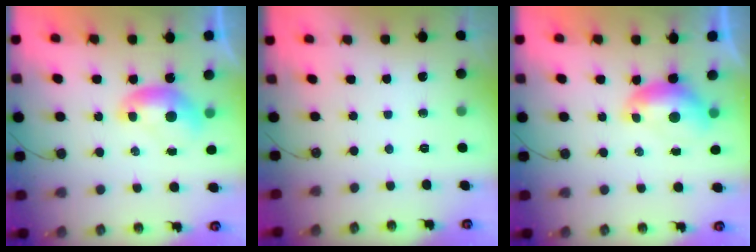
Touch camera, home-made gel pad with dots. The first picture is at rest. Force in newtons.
{"total": 0.0}
{"total": 0.6, "press": 0.3, "slide": 0.5}